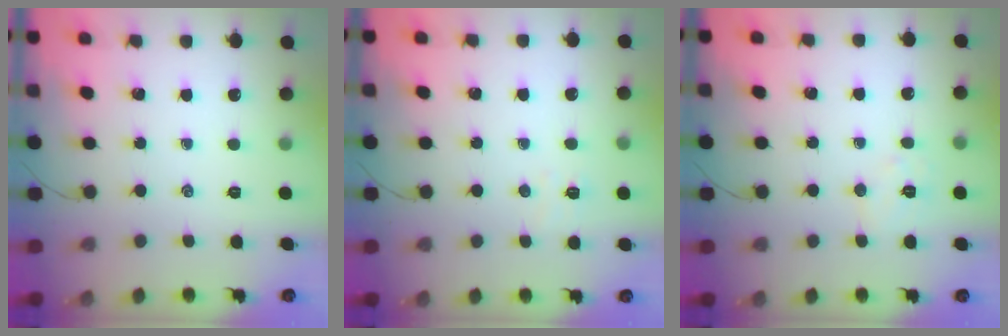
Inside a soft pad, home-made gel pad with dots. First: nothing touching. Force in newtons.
{"total": 3.3, "press": 3.1, "slide": 0.9}
{"total": 6.2, "press": 6.1, "slide": 1.1}